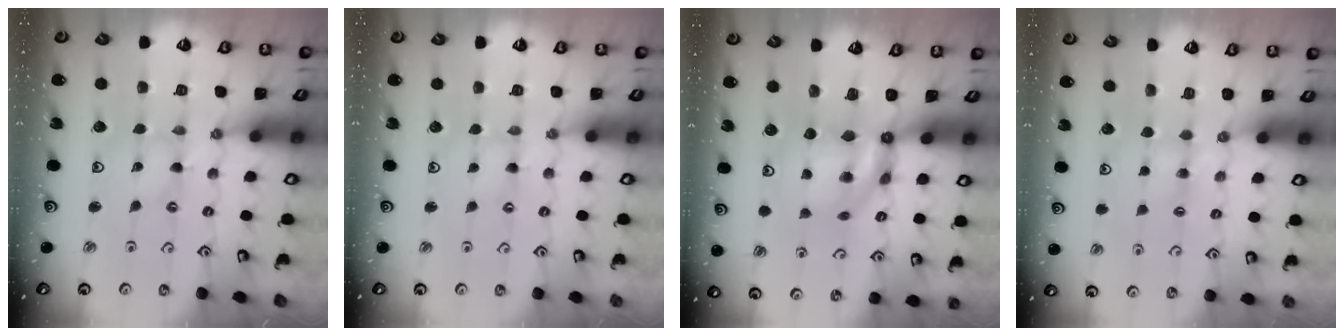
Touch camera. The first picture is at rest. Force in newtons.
{"total": 1.3, "press": 1.3, "slide": 0.3}
{"total": 7.4, "press": 7.3, "slide": 0.5}
{"total": 3.0, "press": 3.0, "slide": 0.5}